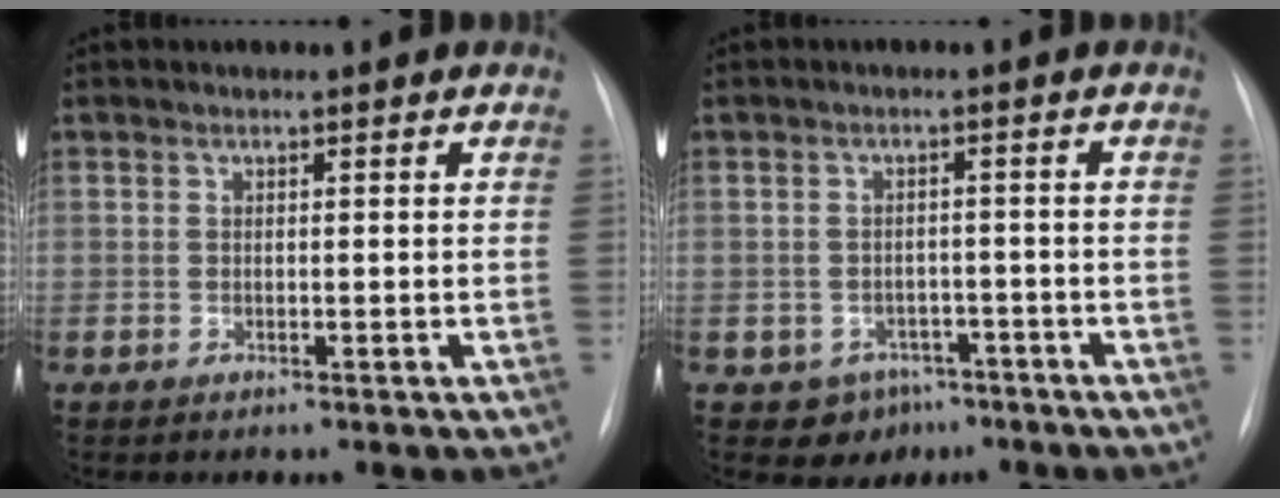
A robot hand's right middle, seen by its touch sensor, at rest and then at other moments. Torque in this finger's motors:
{"motor_torque": [0.20, -0.21, 0.02, 0.00]}